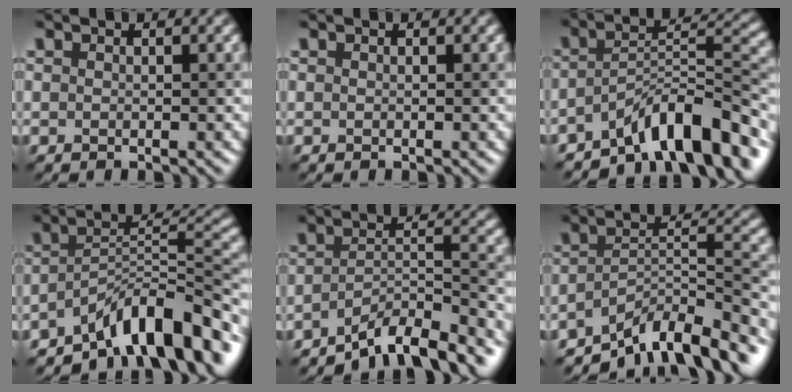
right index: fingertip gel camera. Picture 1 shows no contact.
{"total": 0.0}
{"total": 9.2, "force": [-6.3, 2.6, 6.2], "torque": [-0.074, 0.011, -0.113]}
{"total": 10.2, "force": [-6.9, 3.0, 6.9], "torque": [-0.083, 0.013, -0.129]}
{"total": 7.5, "force": [-5.9, 1.7, 4.4], "torque": [-0.065, 0.002, -0.101]}
{"total": 9.6, "force": [-7.1, 2.9, 5.8], "torque": [-0.072, 0.005, -0.128]}